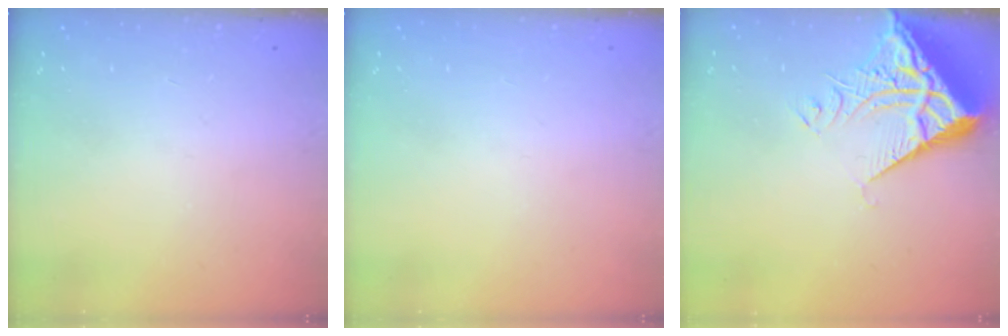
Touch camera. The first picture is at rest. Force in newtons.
{"total": 0.0}
{"total": 7.5, "press": 7.4, "slide": 1.0}